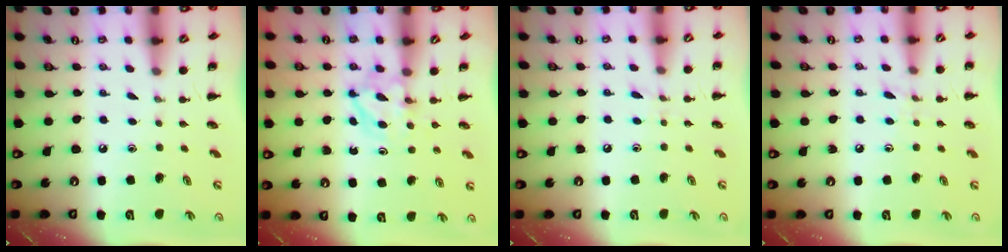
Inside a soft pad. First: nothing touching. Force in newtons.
{"total": 4.8, "press": 4.7, "slide": 0.8}
{"total": 3.9, "press": 3.7, "slide": 1.3}
{"total": 6.4, "press": 6.0, "slide": 2.0}